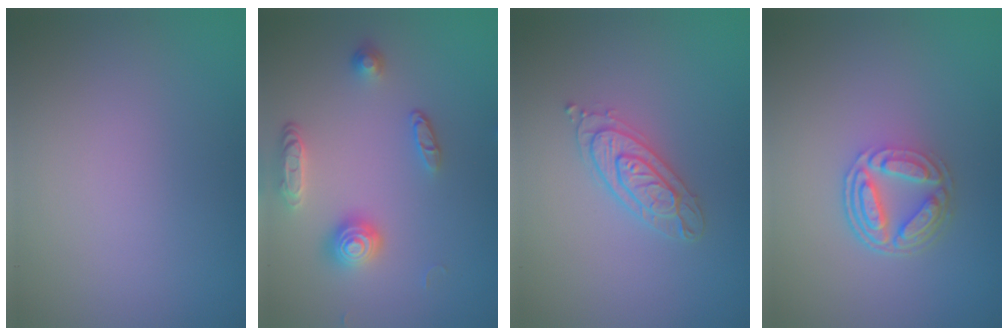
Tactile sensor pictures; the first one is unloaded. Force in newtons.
{"total": 3.5, "press": 2.9, "slide": 1.9}
{"total": 2.6, "press": 2.5, "slide": 0.5}
{"total": 4.5, "press": 3.3, "slide": 3.0}